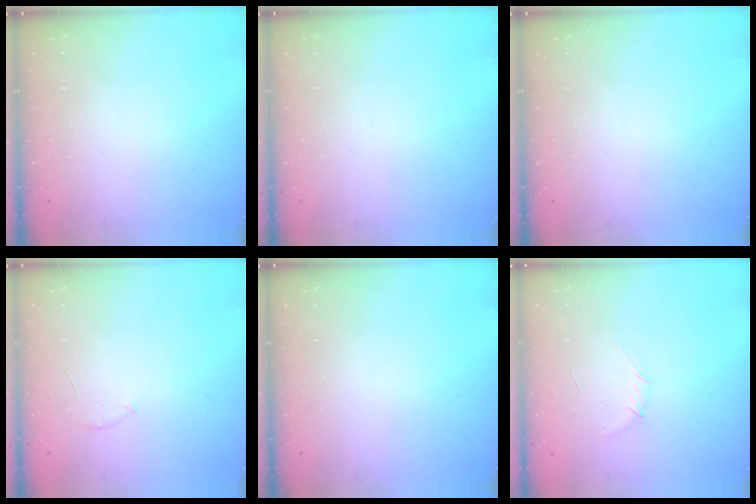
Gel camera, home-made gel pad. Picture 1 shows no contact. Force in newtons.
{"total": 0.0}
{"total": 0.0}
{"total": 4.0, "press": 3.8, "slide": 1.2}
{"total": 0.0}
{"total": 3.9, "press": 3.8, "slide": 0.8}